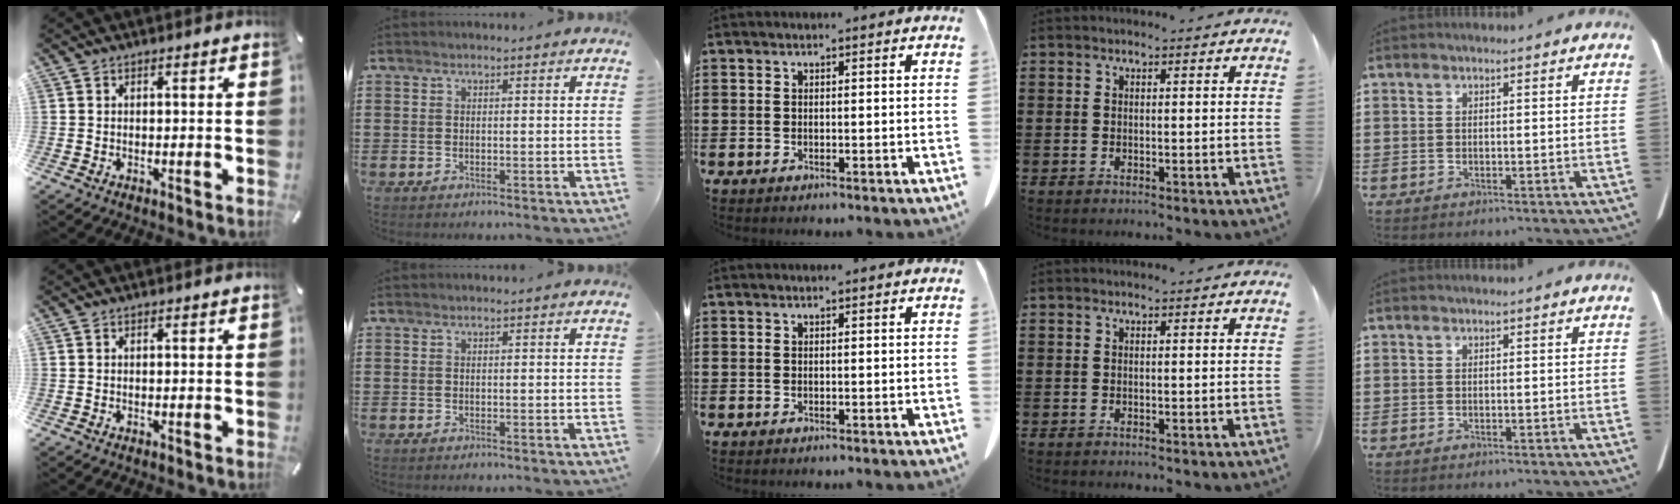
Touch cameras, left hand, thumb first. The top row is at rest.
{}